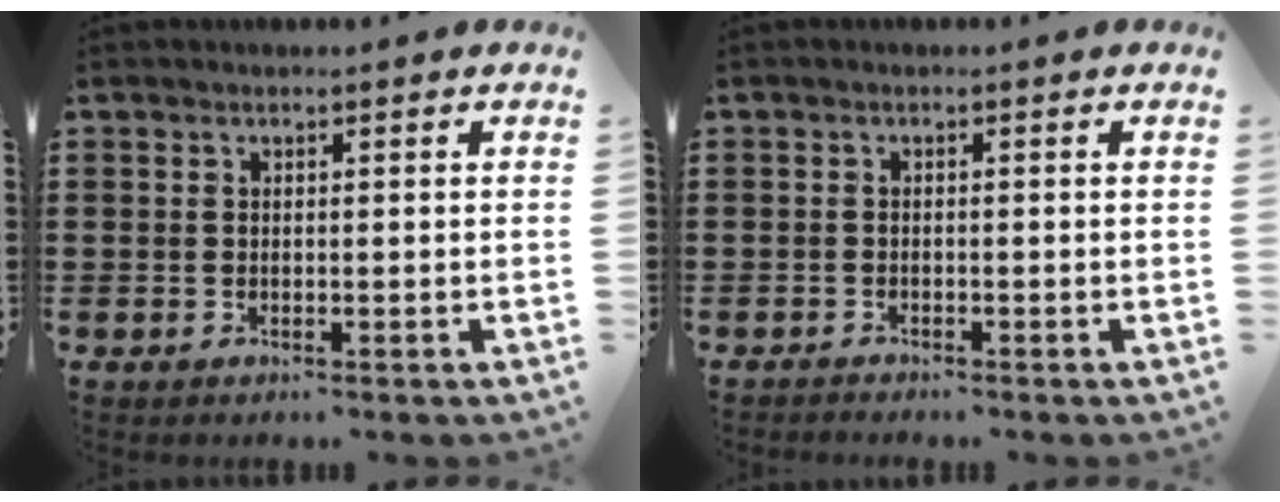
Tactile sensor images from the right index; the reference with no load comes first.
{"total": 0.9, "force": [-0.9, 0.0, 0.0], "torque": [-0.001, 0.000, -0.018]}